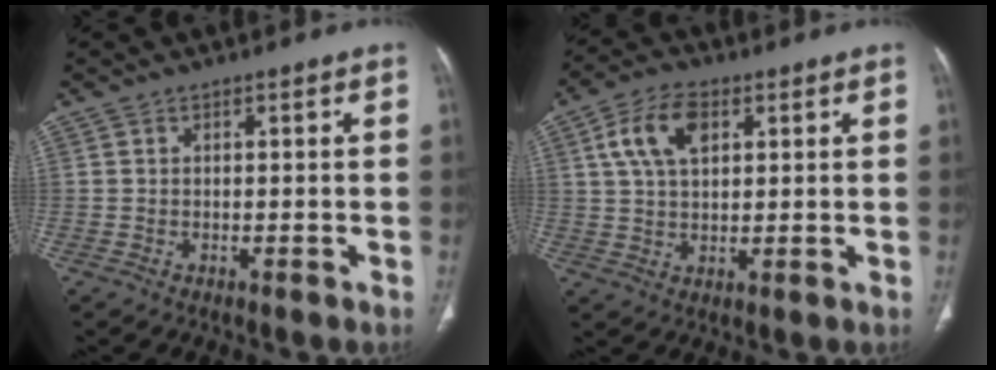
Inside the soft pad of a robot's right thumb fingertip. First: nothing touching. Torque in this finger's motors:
{"motor_torque": [-0.37, 1.30, 0.37, 0.08, 0.08]}